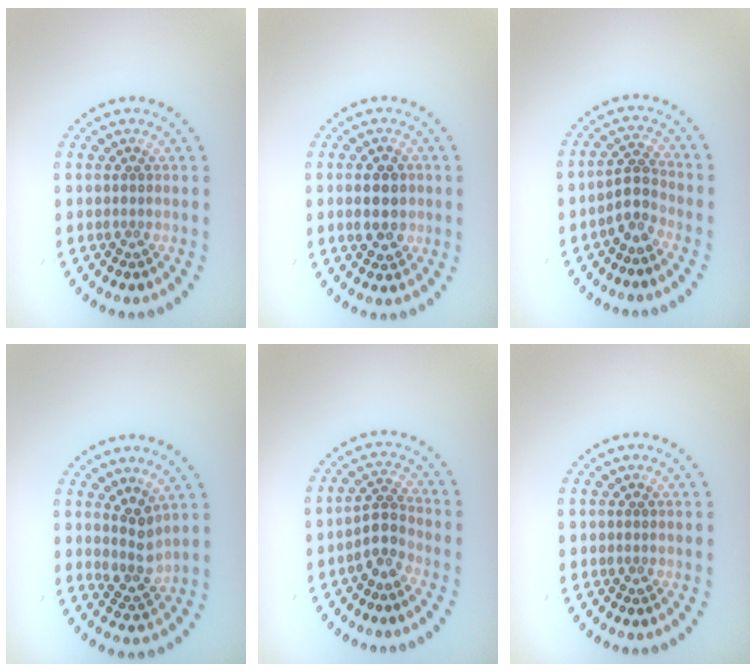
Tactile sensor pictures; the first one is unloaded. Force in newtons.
{"total": 3.9, "press": 3.9, "slide": 0.2}
{"total": 2.4, "press": 1.8, "slide": 1.6}
{"total": 2.7, "press": 2.0, "slide": 1.8}
{"total": 2.4, "press": 1.8, "slide": 1.6}
{"total": 0.0}